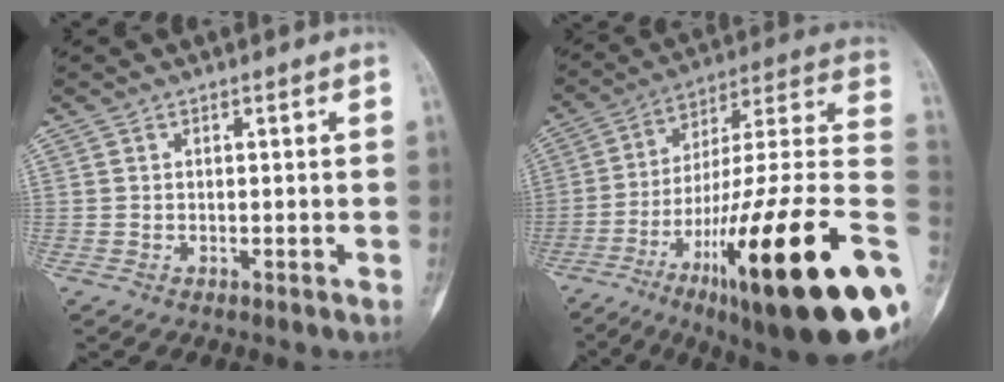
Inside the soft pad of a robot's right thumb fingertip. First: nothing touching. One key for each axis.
{"total": 34.4, "fx": -10.7, "fy": 6.4, "fz": 32.0, "tx": -0.419, "ty": 0.050, "tz": -0.172}